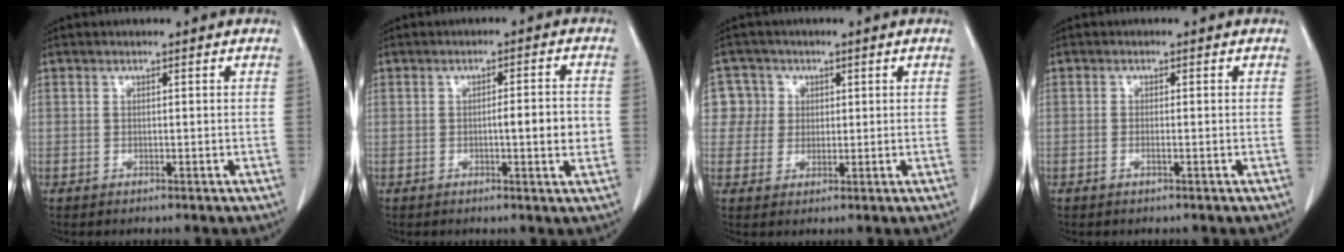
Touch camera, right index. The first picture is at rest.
{"total": 5.0, "force": [-0.6, 0.5, 4.9], "torque": [-0.072, 0.001, -0.008]}
{"total": 4.9, "force": [1.4, 4.7, 0.0], "torque": [0.015, 0.015, 0.030]}
{"total": 0.7, "force": [-0.2, 0.0, 0.6], "torque": [-0.012, 0.001, -0.001]}